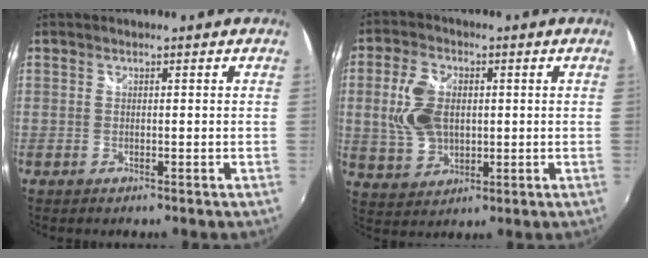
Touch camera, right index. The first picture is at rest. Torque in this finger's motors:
{"motor_torque": [0.21, -0.02, 0.37, 0.12]}